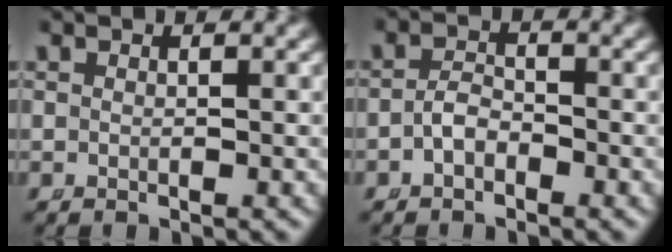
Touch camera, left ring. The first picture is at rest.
{"total": 2.1, "force": [-1.4, 1.2, 0.9], "torque": [-0.024, -0.010, -0.021]}